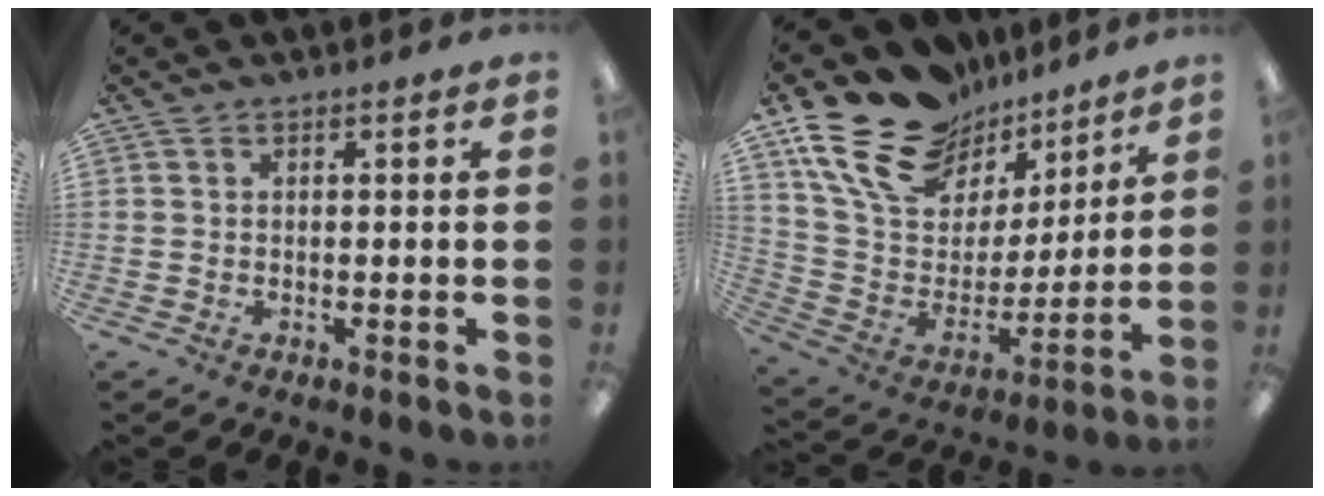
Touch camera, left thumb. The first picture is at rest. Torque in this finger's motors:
{"motor_torque": [0.55, 0.51, 1.37, -1.40, 0.11]}